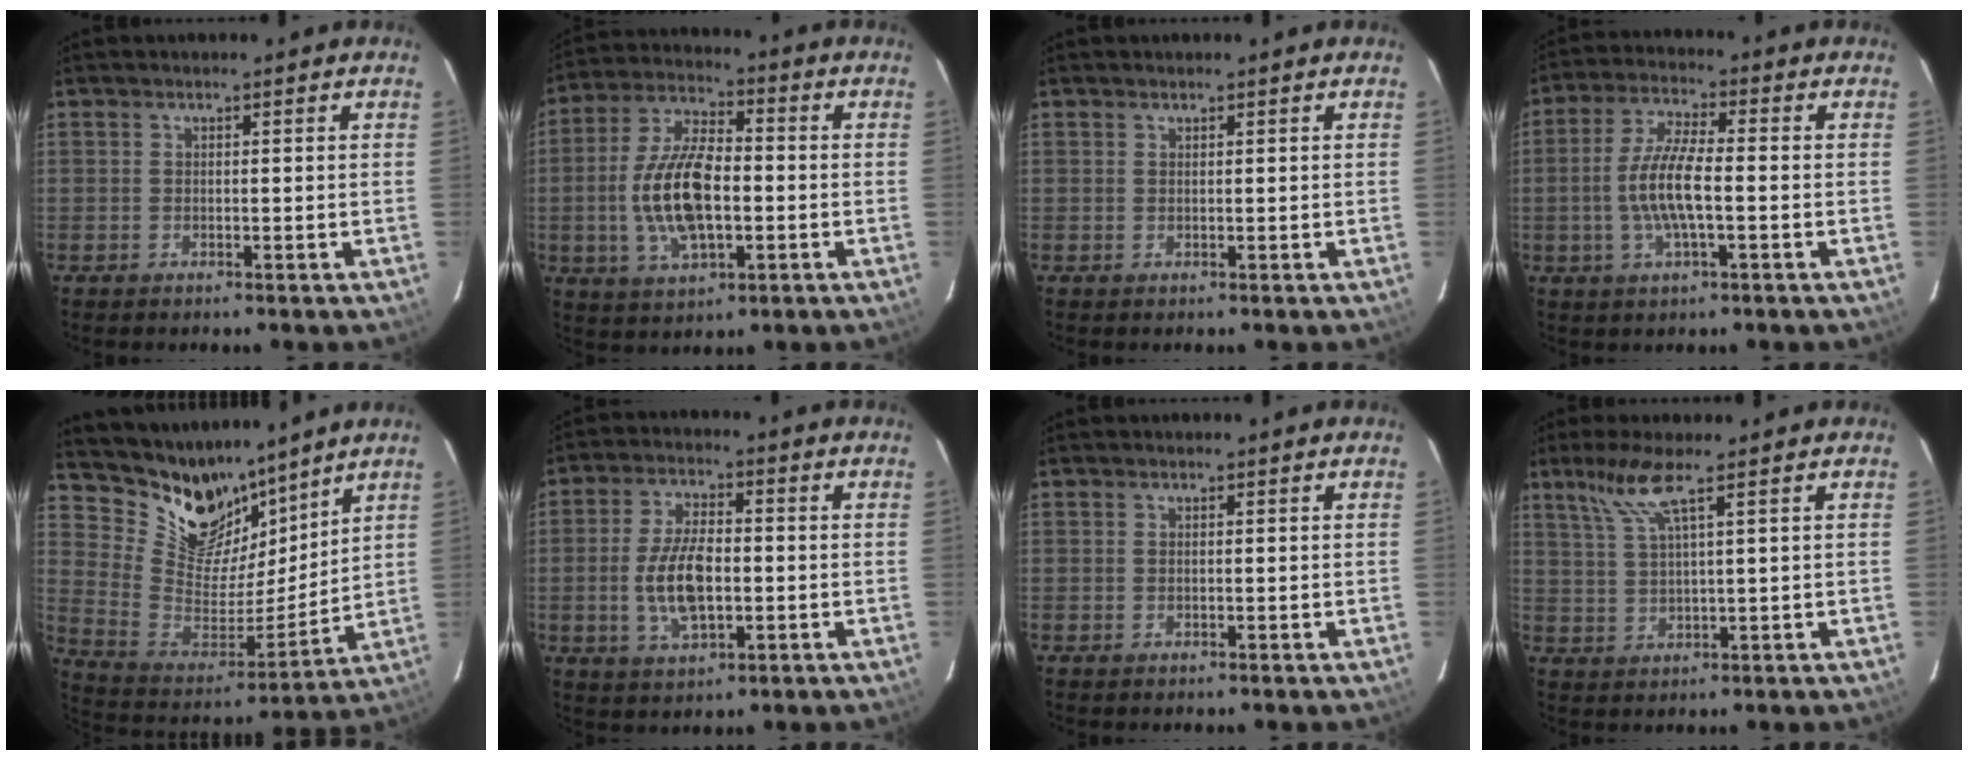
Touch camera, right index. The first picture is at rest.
{"total": 14.2, "force": [-2.2, 6.5, 12.4], "torque": [-0.254, 0.006, -0.038]}
{"total": 0.0}
{"total": 8.9, "force": [-1.7, 2.2, 8.5], "torque": [-0.171, 0.001, -0.033]}
{"total": 17.6, "force": [13.4, 9.1, 6.9], "torque": [-0.165, -0.005, 0.256]}
{"total": 10.0, "force": [-1.5, 4.8, 8.7], "torque": [-0.173, 0.003, -0.025]}
{"total": 0.0}
{"total": 5.6, "force": [3.5, -0.2, 4.4], "torque": [-0.090, 0.002, 0.076]}